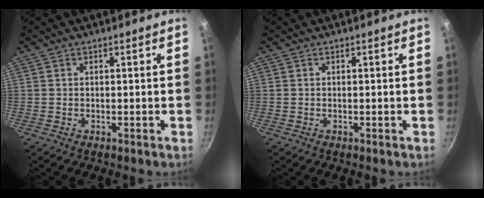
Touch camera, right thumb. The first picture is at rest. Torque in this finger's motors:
{"motor_torque": [-0.02, 0.00, 0.02, -0.01, 0.05]}